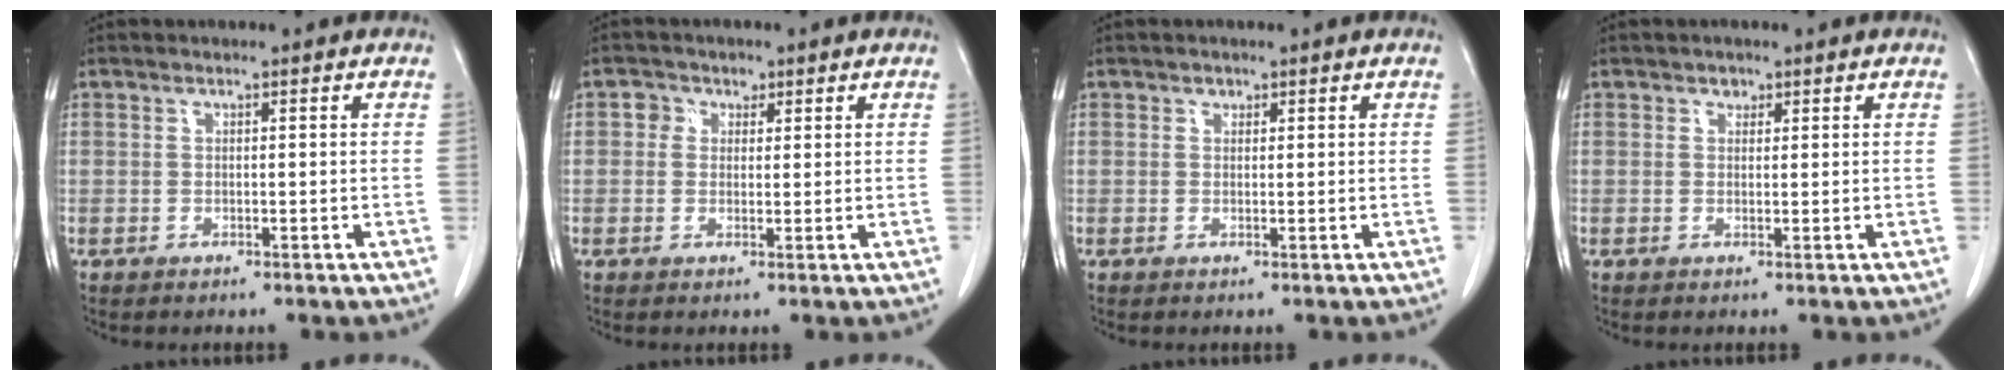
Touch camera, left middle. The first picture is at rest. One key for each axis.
{"total": 2.4, "fx": 0.9, "fy": 2.1, "fz": 0.5, "tx": -0.007, "ty": 0.004, "tz": 0.010}
{"total": 0.7, "fx": 0.5, "fy": 0.5, "fz": 0.1, "tx": 0.001, "ty": -0.002, "tz": 0.005}
{"total": 1.0, "fx": 0.7, "fy": 0.7, "fz": 0.2, "tx": -0.002, "ty": -0.003, "tz": 0.010}